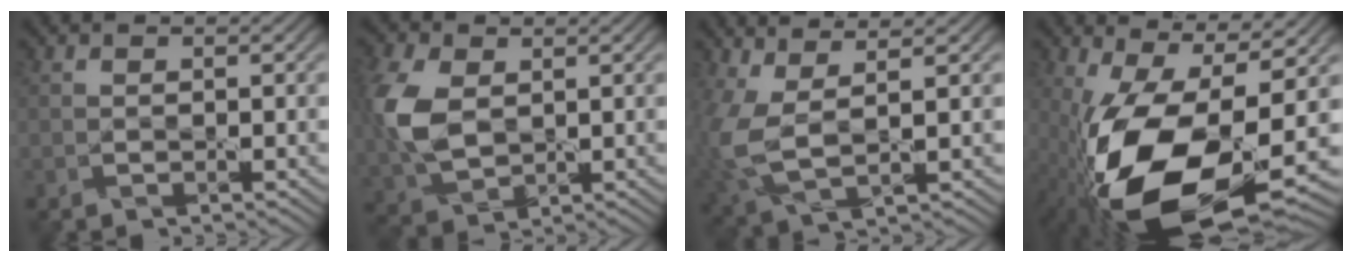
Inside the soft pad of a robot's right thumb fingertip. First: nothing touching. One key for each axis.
{"total": 8.7, "fx": 1.1, "fy": 5.7, "fz": 6.4, "tx": -0.192, "ty": 0.002, "tz": 0.025}
{"total": 6.8, "fx": 1.4, "fy": 3.1, "fz": 5.9, "tx": -0.157, "ty": -0.001, "tz": 0.025}
{"total": 19.3, "fx": -5.6, "fy": 8.6, "fz": 16.3, "tx": -0.320, "ty": -0.029, "tz": -0.087}